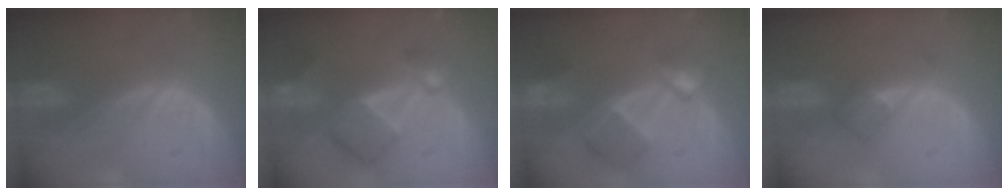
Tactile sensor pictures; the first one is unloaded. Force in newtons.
{"total": 7.9, "press": 6.9, "slide": 3.9}
{"total": 7.6, "press": 6.7, "slide": 3.6}
{"total": 2.7, "press": 2.4, "slide": 1.1}